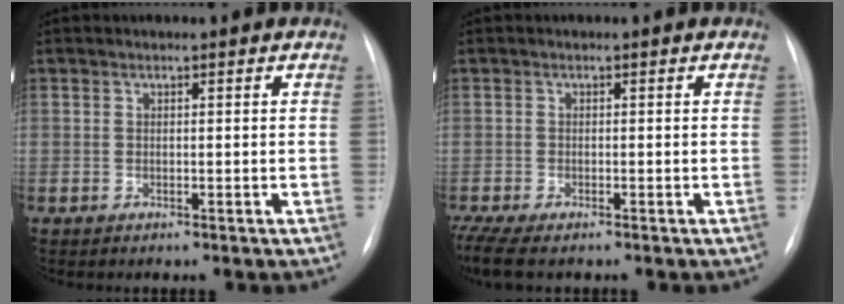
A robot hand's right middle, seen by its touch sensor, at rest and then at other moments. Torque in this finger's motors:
{"motor_torque": [0.78, -0.74, 0.05, 0.04]}